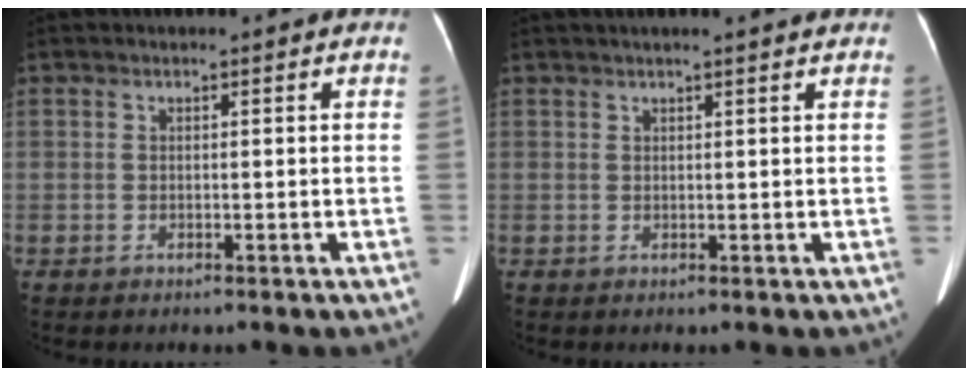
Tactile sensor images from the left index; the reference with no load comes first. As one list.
[{"total": 5.9, "force": [5.2, 0.0, 2.8], "torque": [-0.036, 0.029, 0.061]}]